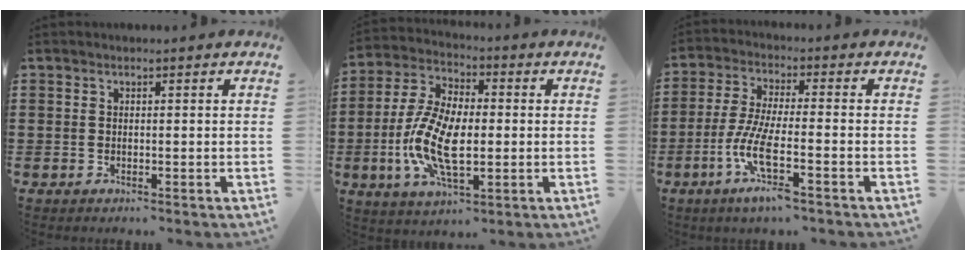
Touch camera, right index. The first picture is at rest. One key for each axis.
{"total": 11.3, "fx": -2.1, "fy": 5.4, "fz": 9.7, "tx": -0.225, "ty": -0.007, "tz": -0.043}
{"total": 8.5, "fx": -3.9, "fy": 1.5, "fz": 7.4, "tx": -0.169, "ty": -0.012, "tz": -0.080}